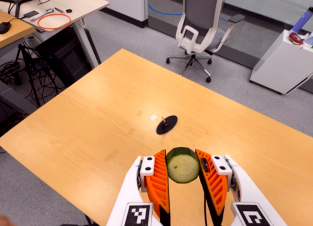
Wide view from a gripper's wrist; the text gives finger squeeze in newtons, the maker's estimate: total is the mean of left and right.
{"total": 11.4, "left": 12.7, "right": 10.1}